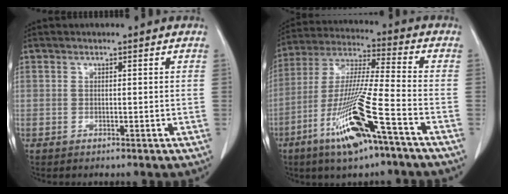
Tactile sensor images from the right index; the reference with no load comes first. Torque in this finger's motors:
{"motor_torque": [1.86, -0.28, 0.48, 0.21]}